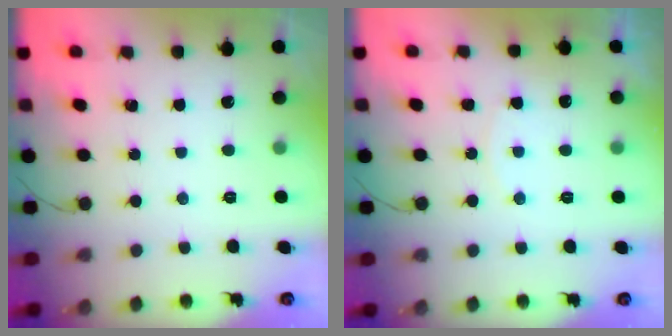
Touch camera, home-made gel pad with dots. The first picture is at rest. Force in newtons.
{"total": 5.0, "press": 5.0, "slide": 0.6}